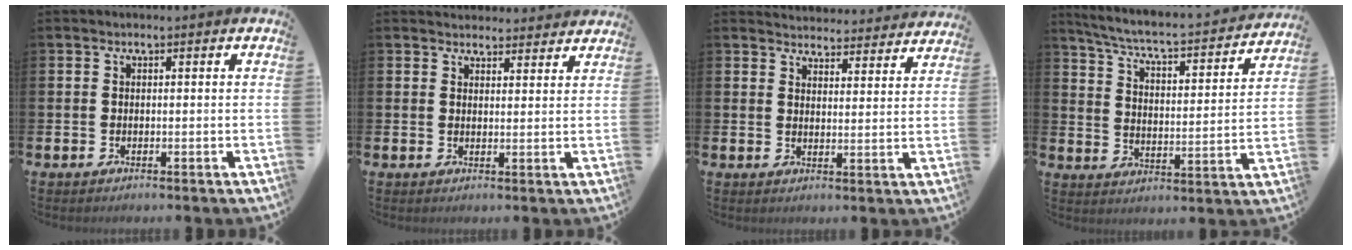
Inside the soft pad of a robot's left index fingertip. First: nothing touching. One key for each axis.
{"total": 3.1, "fx": 3.0, "fy": 0.8, "fz": -0.2, "tx": 0.007, "ty": -0.017, "tz": 0.053}
{"total": 4.3, "fx": 4.2, "fy": 0.7, "fz": -0.2, "tx": 0.000, "ty": -0.036, "tz": 0.073}
{"total": 5.4, "fx": 4.8, "fy": 0.6, "fz": 2.3, "tx": -0.073, "ty": -0.042, "tz": 0.073}